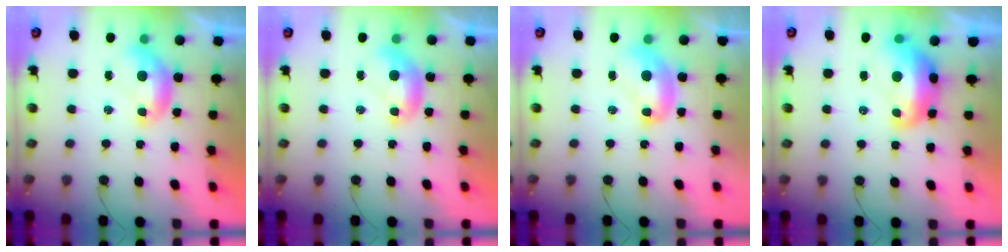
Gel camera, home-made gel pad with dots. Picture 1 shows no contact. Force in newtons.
{"total": 0.0}
{"total": 2.2, "press": 2.2, "slide": 0.2}
{"total": 5.4, "press": 5.3, "slide": 1.2}